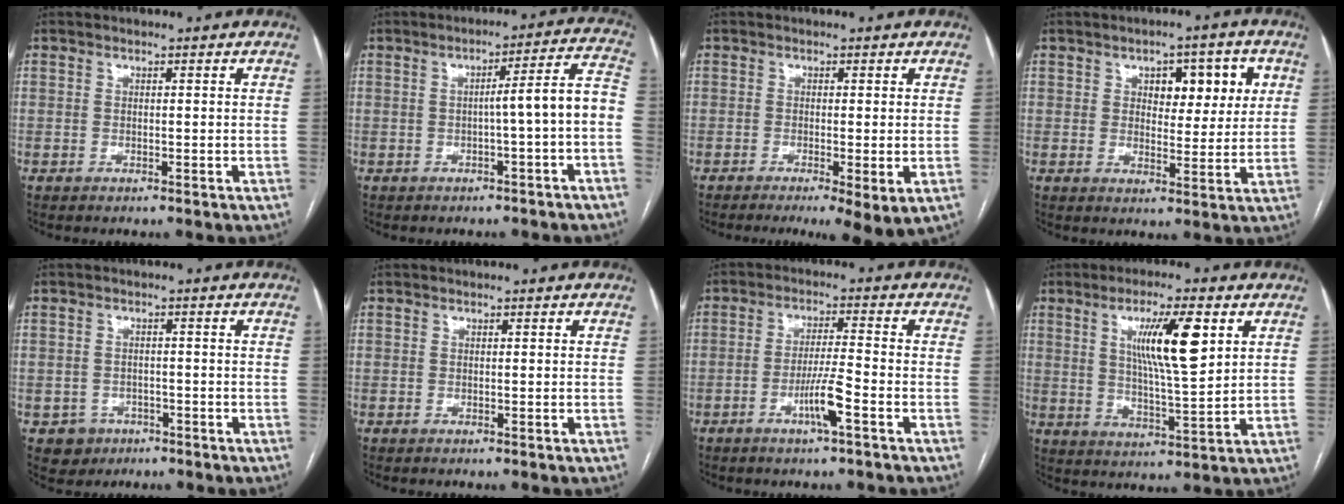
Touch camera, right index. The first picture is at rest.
{"total": 7.3, "force": [-1.7, -0.5, 7.1], "torque": [-0.089, 0.027, -0.022]}
{"total": 6.6, "force": [-3.3, 1.1, 5.6], "torque": [-0.068, -0.017, -0.050]}
{"total": 7.7, "force": [2.8, 3.8, 6.1], "torque": [-0.068, 0.014, 0.039]}
{"total": 3.6, "force": [-1.7, 3.2, 0.2], "torque": [0.005, 0.012, -0.019]}
{"total": 0.0}
{"total": 5.6, "force": [-2.7, -0.3, 4.9], "torque": [-0.095, -0.004, -0.051]}
{"total": 10.7, "force": [3.8, 1.1, 10.0], "torque": [-0.172, -0.001, 0.067]}